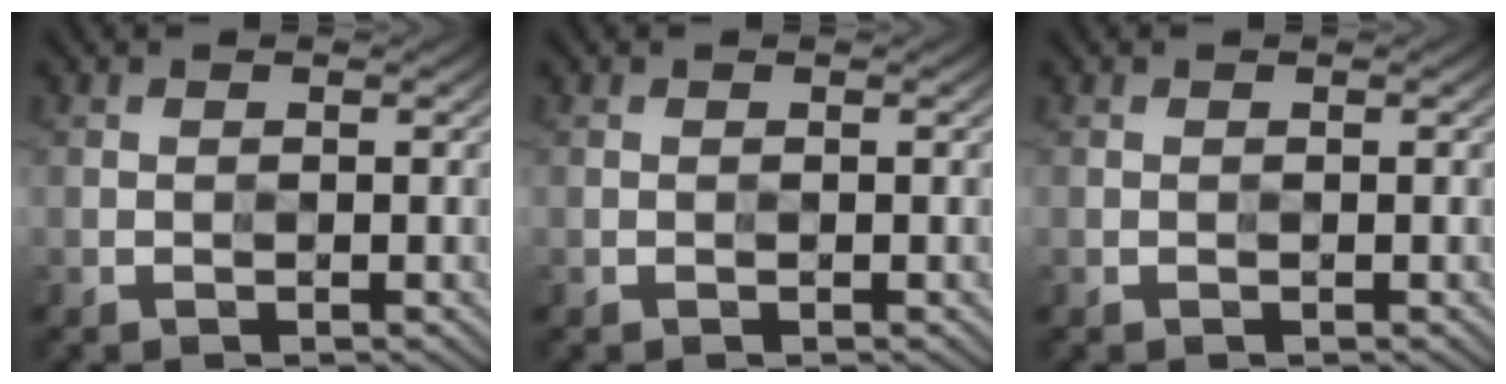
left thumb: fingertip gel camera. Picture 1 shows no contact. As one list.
[{"total": 0.0}, {"total": 0.0}]